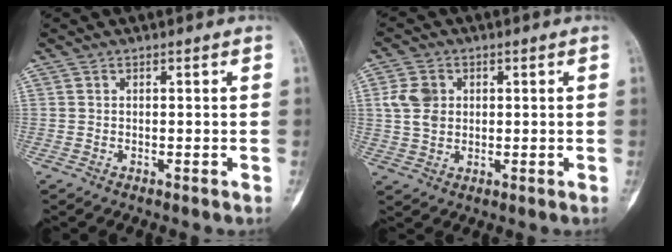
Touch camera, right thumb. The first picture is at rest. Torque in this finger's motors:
{"motor_torque": [-0.43, 0.07, 0.52, 0.43, 0.06]}